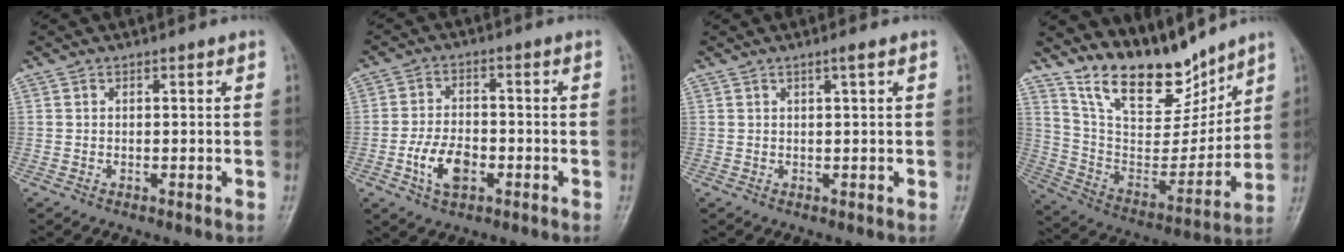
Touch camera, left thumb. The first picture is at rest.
{"total": 7.2, "force": [-2.6, 4.2, 5.2], "torque": [-0.092, 0.013, -0.050]}
{"total": 1.4, "force": [0.7, -0.1, 1.1], "torque": [-0.021, -0.003, 0.014]}
{"total": 17.7, "force": [14.6, 6.5, 7.6], "torque": [-0.087, -0.082, 0.270]}